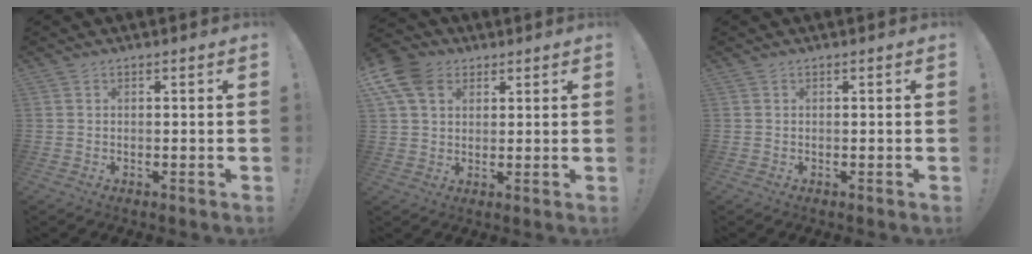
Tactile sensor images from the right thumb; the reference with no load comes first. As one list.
[{"total": 10.6, "force": [4.5, 7.6, 5.8], "torque": [-0.111, -0.013, 0.088]}, {"total": 0.0}]